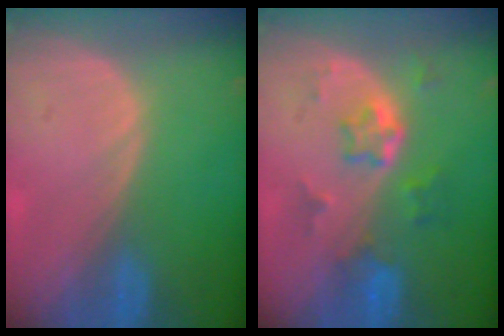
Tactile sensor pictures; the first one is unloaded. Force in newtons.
{"total": 5.8, "press": 5.2, "slide": 2.5}